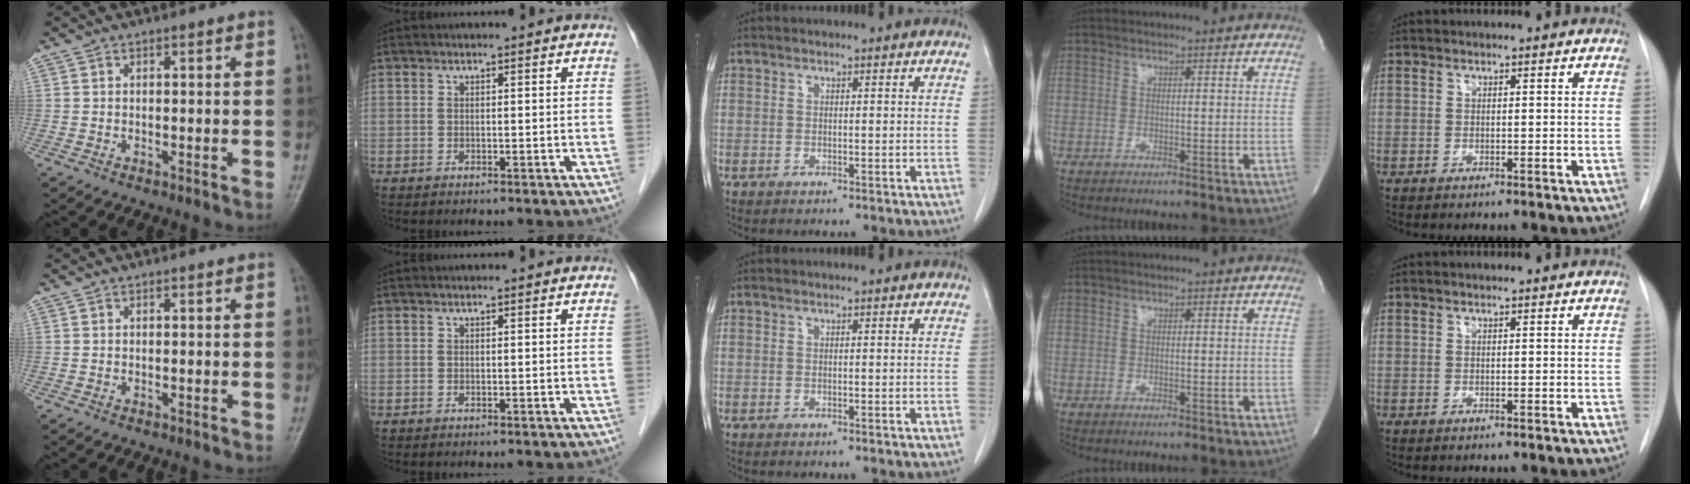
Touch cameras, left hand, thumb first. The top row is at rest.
{}